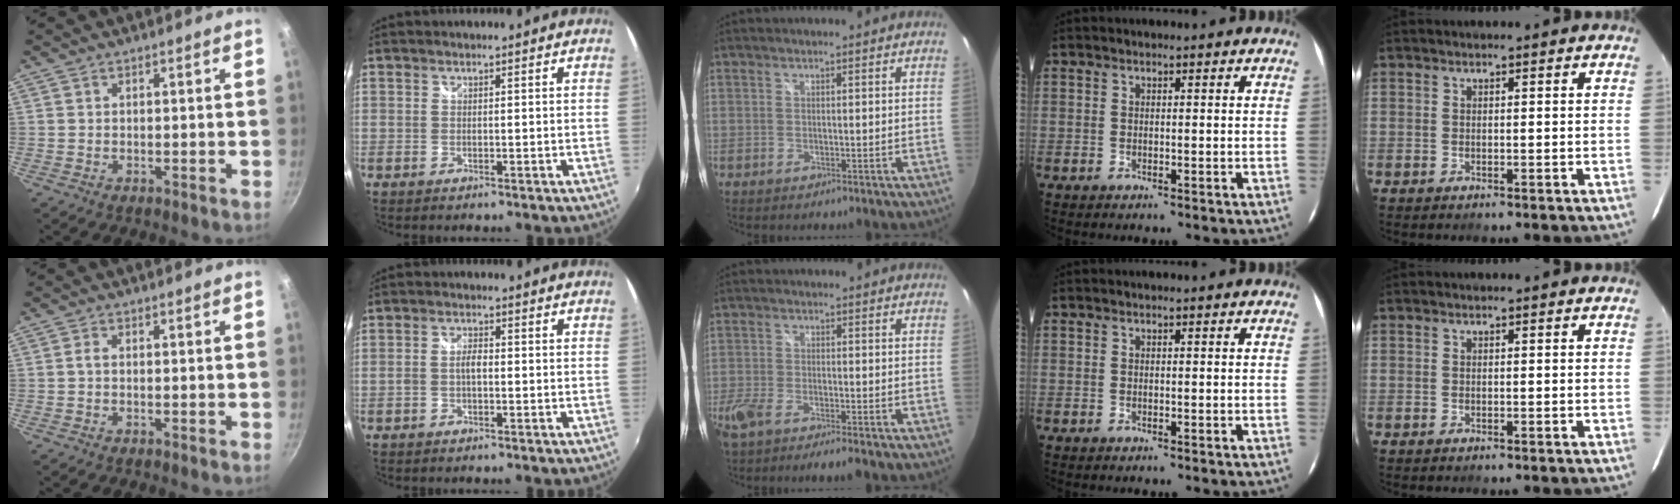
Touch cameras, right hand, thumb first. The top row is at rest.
{"thumb": {"total": 1.2, "force": [-0.1, 0.5, 1.1], "torque": [-0.030, 0.006, -0.005]}, "index": {"total": 2.6, "force": [-0.5, 1.2, 2.3], "torque": [-0.046, 0.004, -0.010]}, "middle": {"total": 7.1, "force": [-5.4, 1.6, 4.4], "torque": [-0.117, -0.023, -0.102]}}